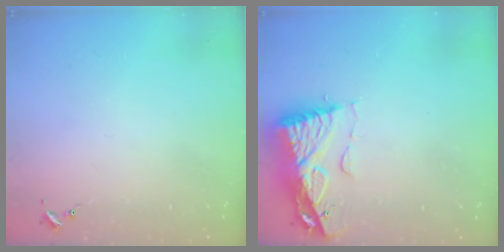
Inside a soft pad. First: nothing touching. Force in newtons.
{"total": 10.1, "press": 10.0, "slide": 1.1}